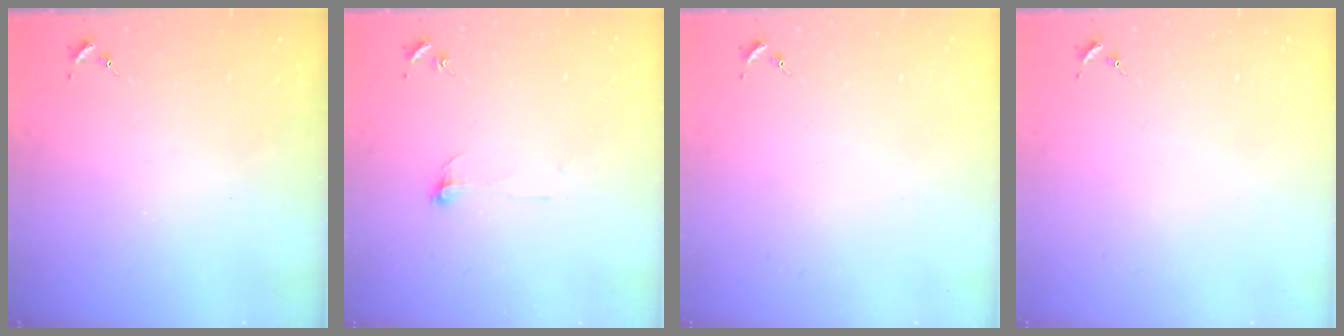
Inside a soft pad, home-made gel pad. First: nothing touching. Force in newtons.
{"total": 4.1, "press": 4.1, "slide": 0.4}
{"total": 0.0}
{"total": 0.0}